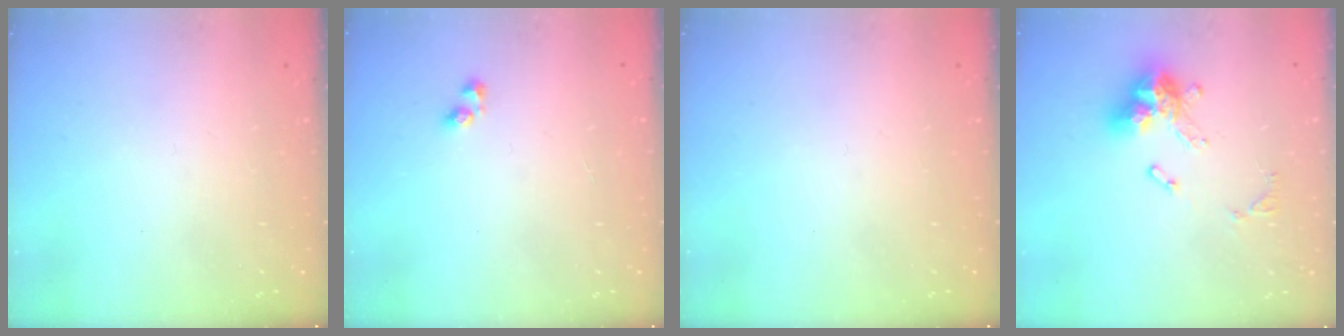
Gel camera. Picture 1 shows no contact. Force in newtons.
{"total": 3.4, "press": 3.4, "slide": 0.5}
{"total": 0.0}
{"total": 12.6, "press": 12.5, "slide": 1.1}